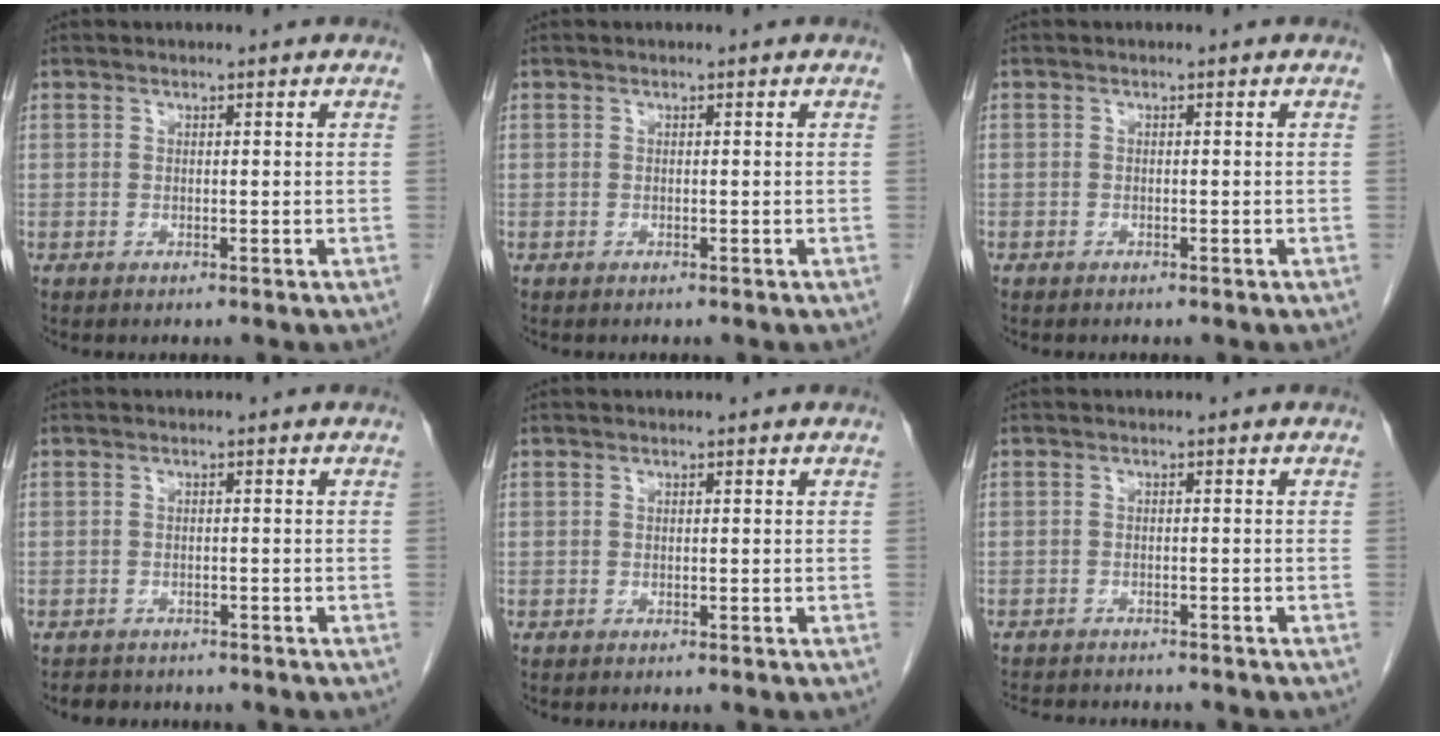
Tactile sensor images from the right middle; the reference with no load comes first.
{"total": 0.0}
{"total": 0.6, "force": [-0.4, 0.3, 0.1], "torque": [-0.010, 0.002, -0.009]}
{"total": 3.7, "force": [-3.2, 1.7, 0.6], "torque": [-0.016, -0.002, -0.044]}
{"total": 0.0}
{"total": 9.0, "force": [-8.3, 2.0, 2.8], "torque": [-0.051, -0.004, -0.113]}